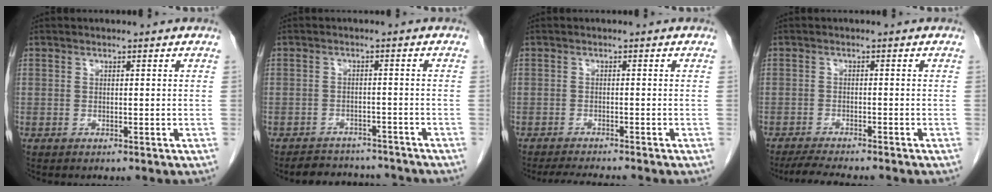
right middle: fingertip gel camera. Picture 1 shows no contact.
{"total": 7.4, "force": [-7.0, 2.3, 0.9], "torque": [-0.006, 0.008, -0.088]}
{"total": 4.4, "force": [-4.1, -0.2, 1.5], "torque": [-0.025, -0.017, -0.065]}
{"total": 5.9, "force": [-5.2, 0.2, 2.7], "torque": [-0.045, -0.017, -0.083]}